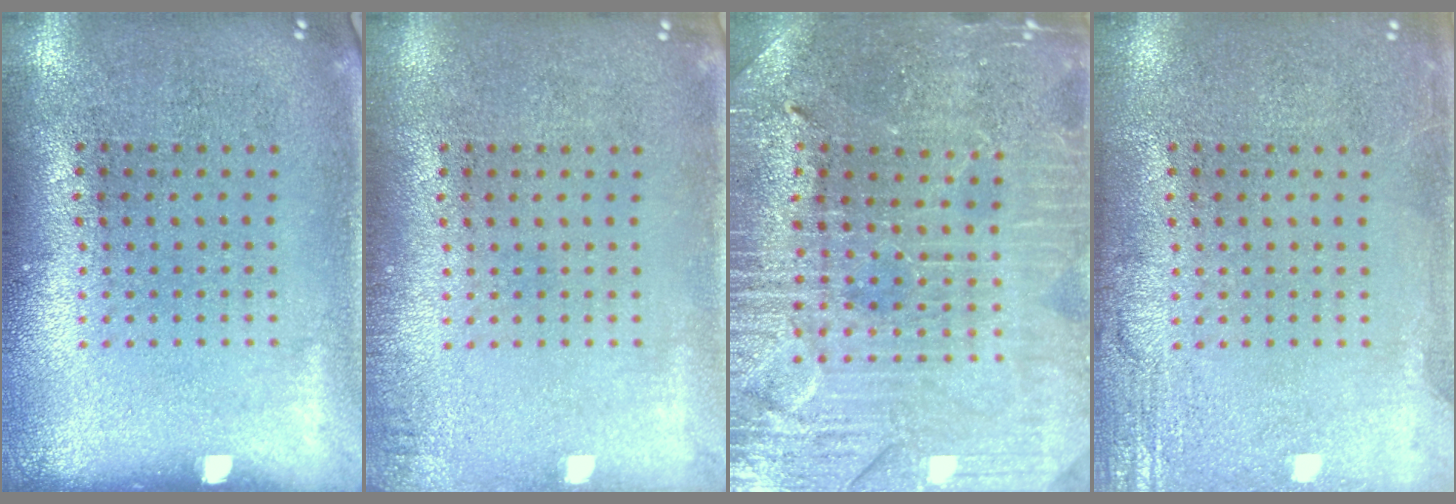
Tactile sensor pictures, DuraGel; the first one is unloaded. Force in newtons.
{"total": 0.9, "press": 0.9, "slide": 0.2}
{"total": 3.3, "press": 3.2, "slide": 0.5}
{"total": 2.6, "press": 2.6, "slide": 0.3}